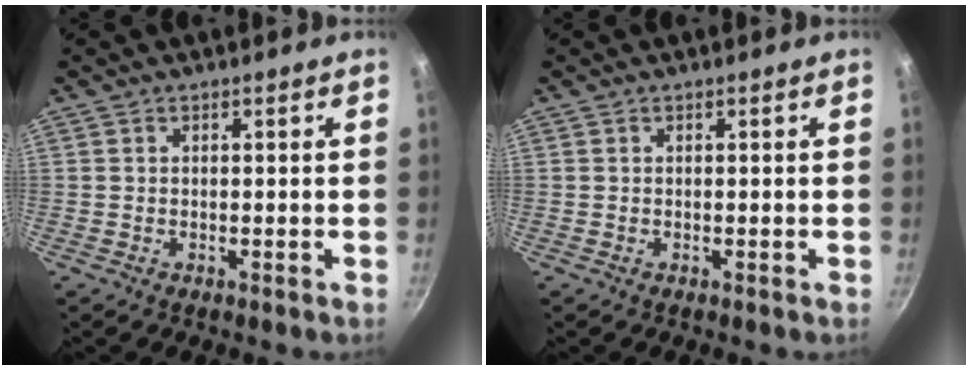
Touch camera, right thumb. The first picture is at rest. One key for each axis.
{"total": 0.0}